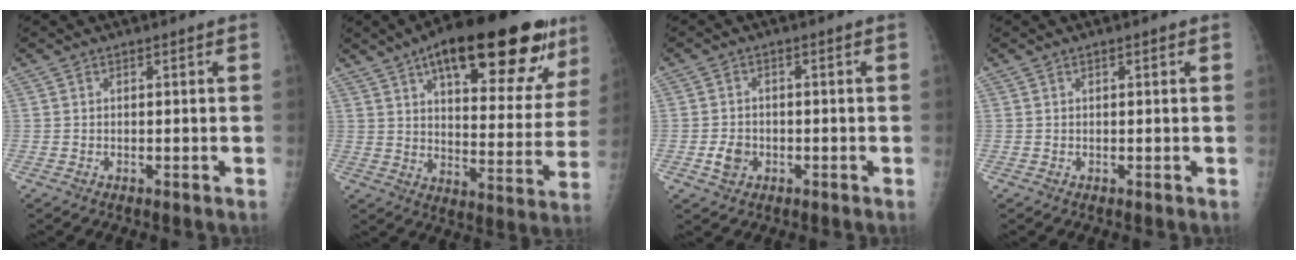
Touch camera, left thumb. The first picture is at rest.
{"total": 29.1, "force": [16.7, 10.2, 21.5], "torque": [-0.276, -0.028, 0.241]}
{"total": 3.5, "force": [-1.1, 2.8, 1.8], "torque": [-0.026, 0.005, -0.018]}
{"total": 0.7, "force": [0.4, 0.2, 0.6], "torque": [-0.009, 0.001, 0.005]}